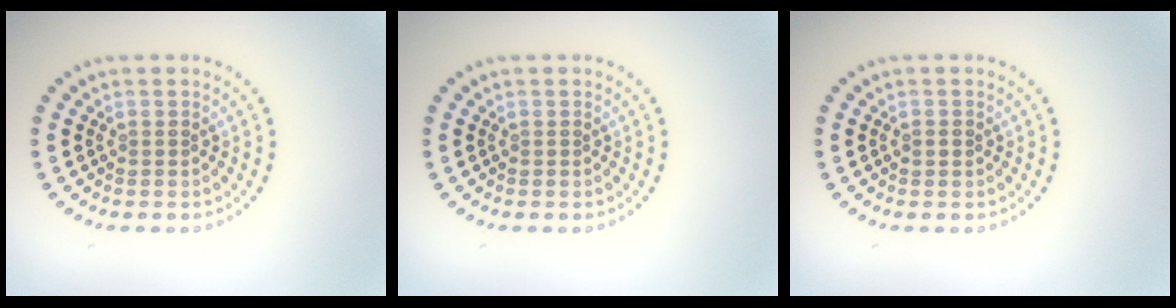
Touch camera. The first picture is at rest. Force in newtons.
{"total": 0.0}
{"total": 0.9, "press": 0.9, "slide": 0.1}